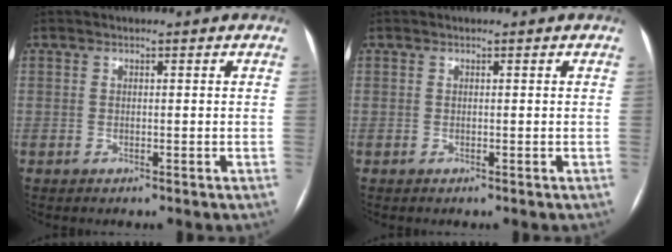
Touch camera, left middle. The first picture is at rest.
{"total": 0.0}